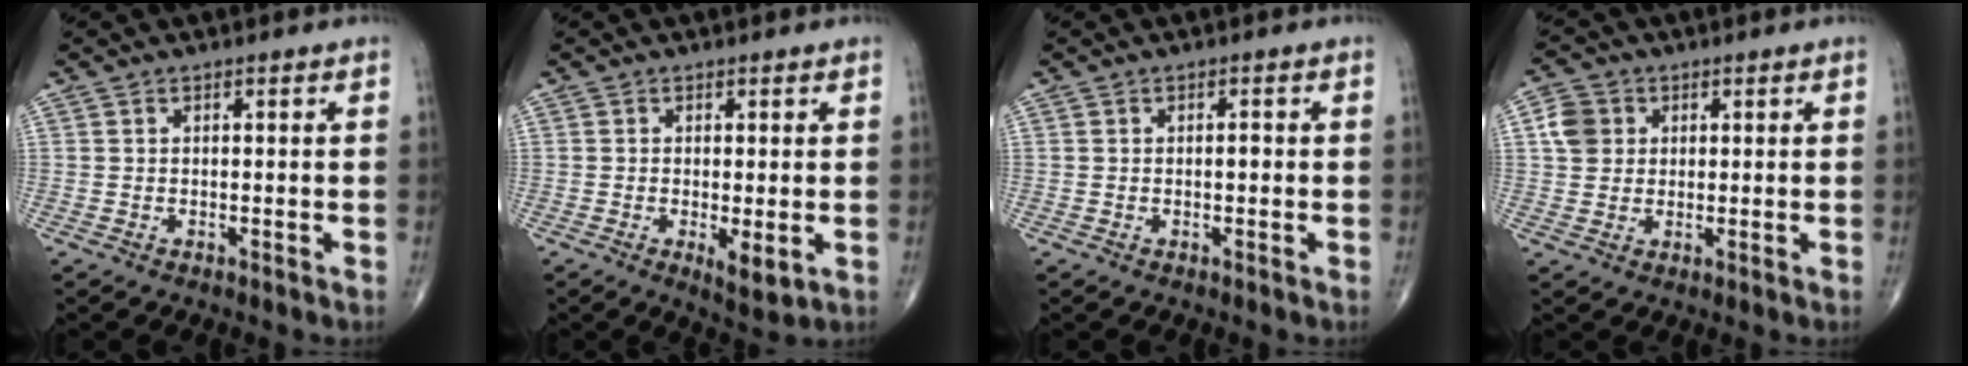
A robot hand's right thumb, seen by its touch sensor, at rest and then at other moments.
{"total": 4.2, "force": [-0.9, 1.4, 3.8], "torque": [-0.062, -0.016, -0.012]}
{"total": 0.9, "force": [-0.1, 0.4, 0.8], "torque": [-0.008, 0.001, -0.005]}
{"total": 5.3, "force": [1.2, 4.7, 2.1], "torque": [-0.025, 0.004, 0.017]}